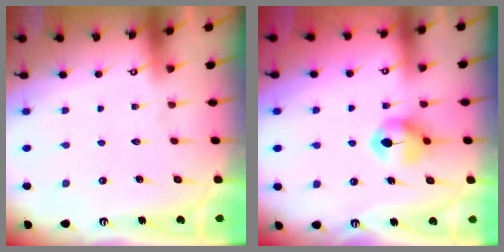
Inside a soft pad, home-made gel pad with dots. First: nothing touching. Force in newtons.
{"total": 7.4, "press": 7.4, "slide": 0.2}